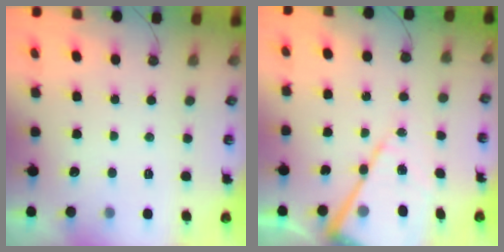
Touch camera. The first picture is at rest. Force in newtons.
{"total": 16.8, "press": 16.8, "slide": 1.4}